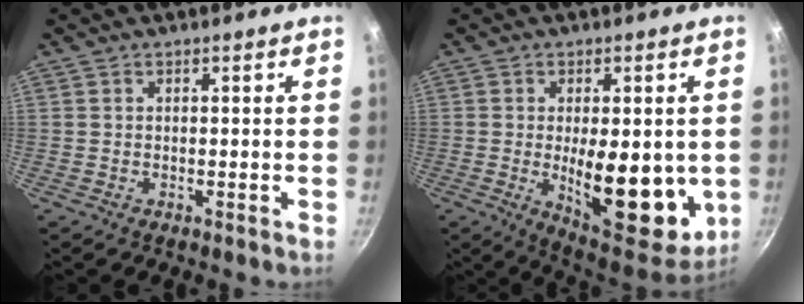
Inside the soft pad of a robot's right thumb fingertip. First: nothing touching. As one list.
[{"total": 18.6, "force": [-1.8, 8.3, 16.5], "torque": [-0.197, -0.024, -0.014]}]